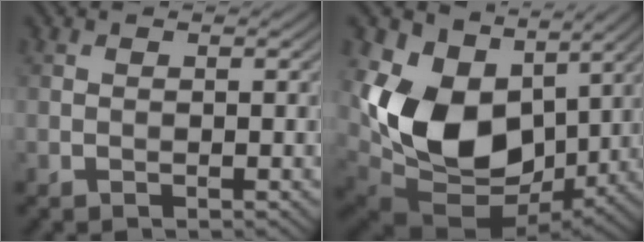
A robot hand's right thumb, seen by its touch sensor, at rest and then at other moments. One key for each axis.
{"total": 14.7, "fx": 2.8, "fy": 10.4, "fz": 10.0, "tx": -0.231, "ty": -0.008, "tz": 0.059}